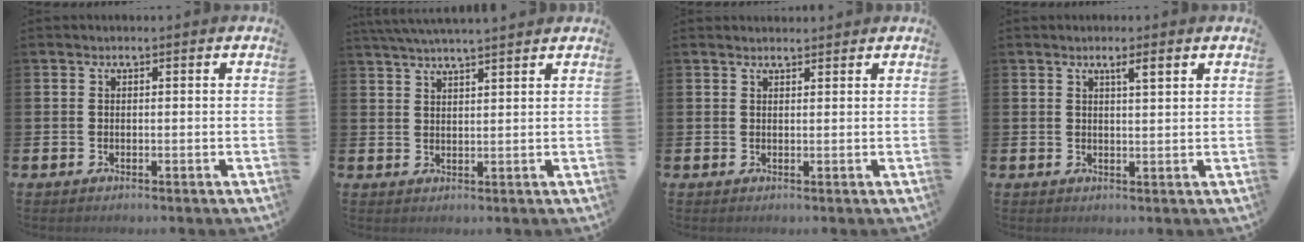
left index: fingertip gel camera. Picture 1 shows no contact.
{"total": 3.9, "force": [3.8, -0.3, 0.9], "torque": [-0.022, -0.011, 0.070]}
{"total": 1.3, "force": [1.3, 0.2, 0.1], "torque": [0.008, -0.004, 0.022]}
{"total": 2.2, "force": [1.6, 0.2, 1.5], "torque": [-0.020, -0.002, 0.026]}